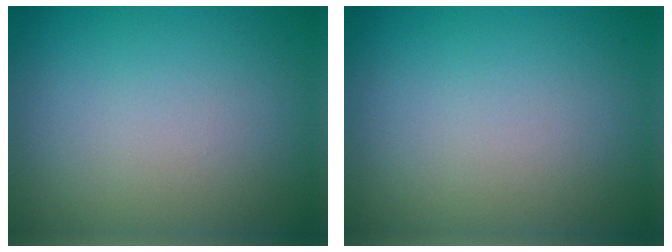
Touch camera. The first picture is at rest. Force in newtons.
{"total": 0.0}